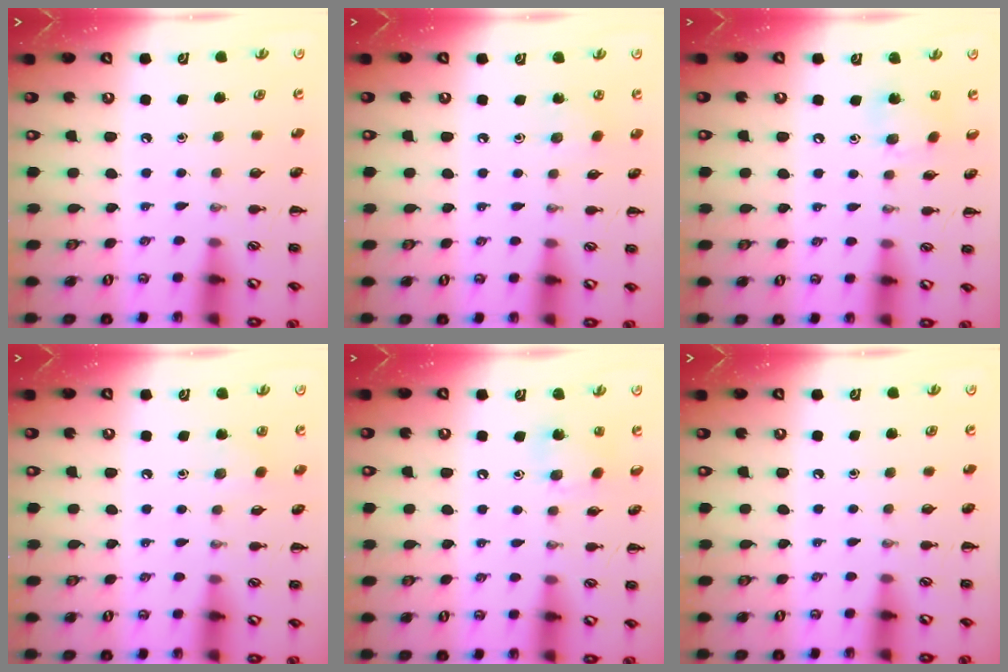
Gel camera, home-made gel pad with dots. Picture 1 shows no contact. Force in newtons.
{"total": 2.8, "press": 2.6, "slide": 0.9}
{"total": 7.6, "press": 7.4, "slide": 1.9}
{"total": 4.1, "press": 3.9, "slide": 1.2}
{"total": 7.6, "press": 7.4, "slide": 1.9}
{"total": 0.0}